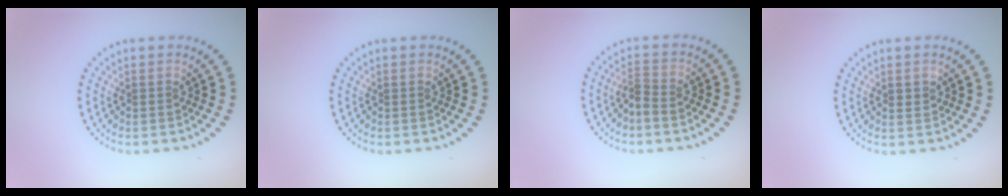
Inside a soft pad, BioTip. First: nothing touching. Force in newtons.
{"total": 0.0}
{"total": 1.4, "press": 1.1, "slide": 0.8}
{"total": 0.6, "press": 0.6, "slide": 0.2}